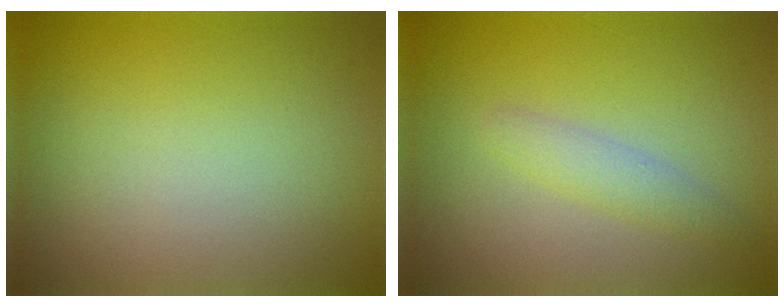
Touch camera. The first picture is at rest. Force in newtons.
{"total": 1.9, "press": 1.9, "slide": 0.1}